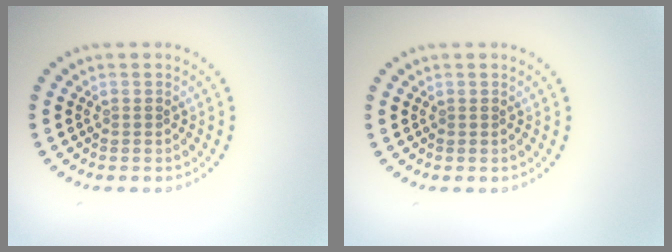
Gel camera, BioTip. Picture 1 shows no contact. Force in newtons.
{"total": 0.0}